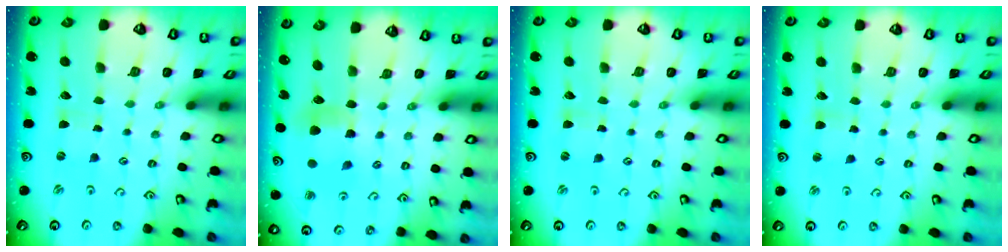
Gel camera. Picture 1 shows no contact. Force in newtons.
{"total": 7.6, "press": 7.6, "slide": 0.7}
{"total": 1.5, "press": 1.4, "slide": 0.2}
{"total": 2.5, "press": 2.5, "slide": 0.1}